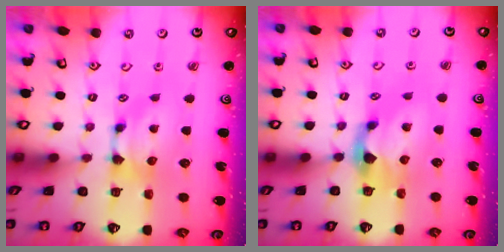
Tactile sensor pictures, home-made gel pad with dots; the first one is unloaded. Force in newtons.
{"total": 2.0, "press": 1.6, "slide": 1.2}